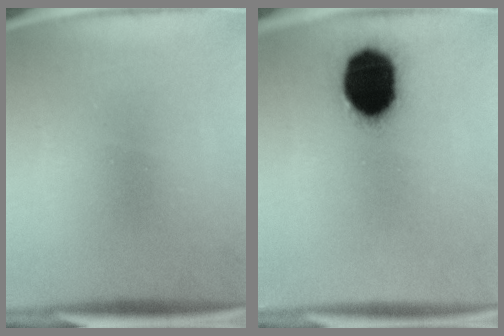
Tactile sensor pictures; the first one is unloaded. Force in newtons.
{"total": 19.0}